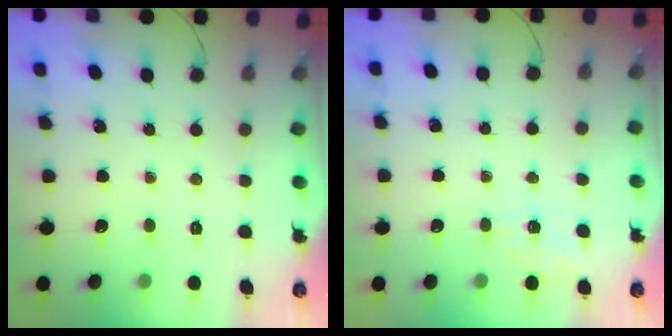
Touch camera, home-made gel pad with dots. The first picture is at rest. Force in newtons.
{"total": 1.5, "press": 0.3, "slide": 1.5}